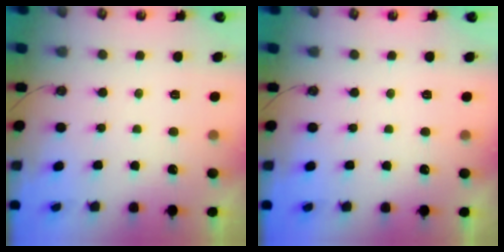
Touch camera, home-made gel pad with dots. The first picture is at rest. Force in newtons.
{"total": 0.0}